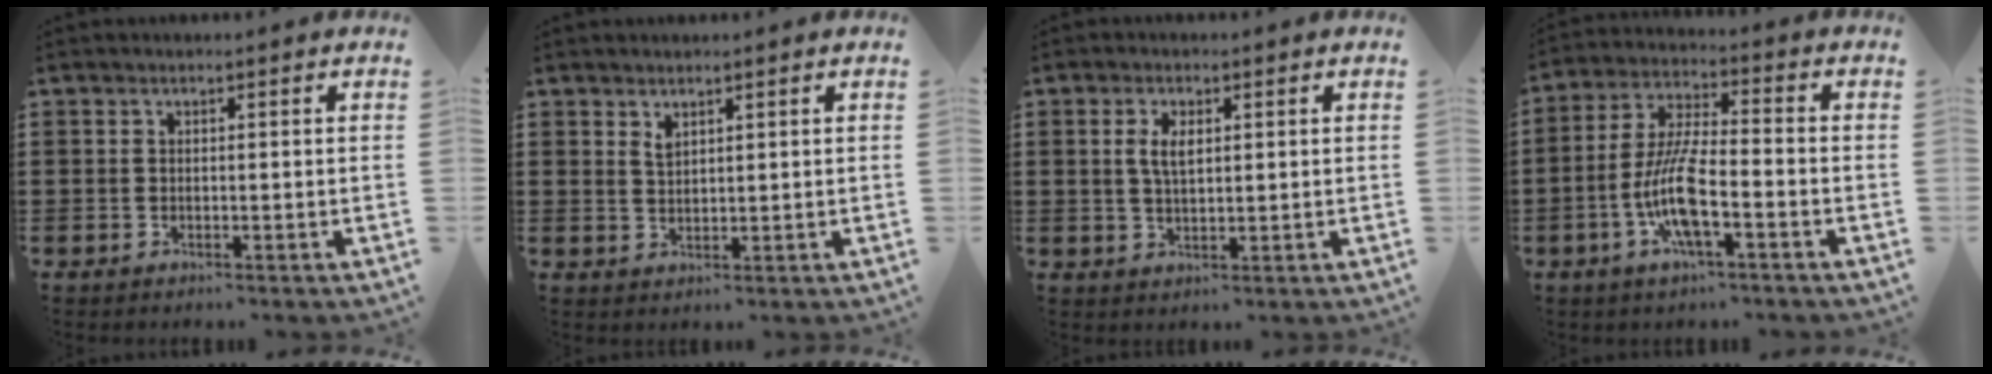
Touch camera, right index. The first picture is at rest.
{"total": 1.7, "force": [1.3, 0.7, 0.8], "torque": [-0.018, 0.003, 0.024]}
{"total": 3.5, "force": [0.8, 1.6, 3.0], "torque": [-0.064, 0.006, 0.012]}
{"total": 9.4, "force": [-3.4, 2.2, 8.5], "torque": [-0.194, -0.013, -0.072]}